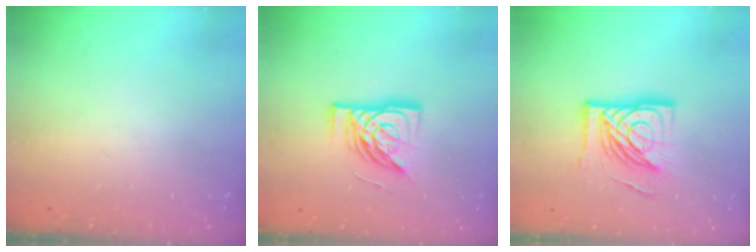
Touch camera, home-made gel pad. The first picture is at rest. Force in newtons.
{"total": 15.1, "press": 15.0, "slide": 1.7}
{"total": 17.5, "press": 17.4, "slide": 2.2}